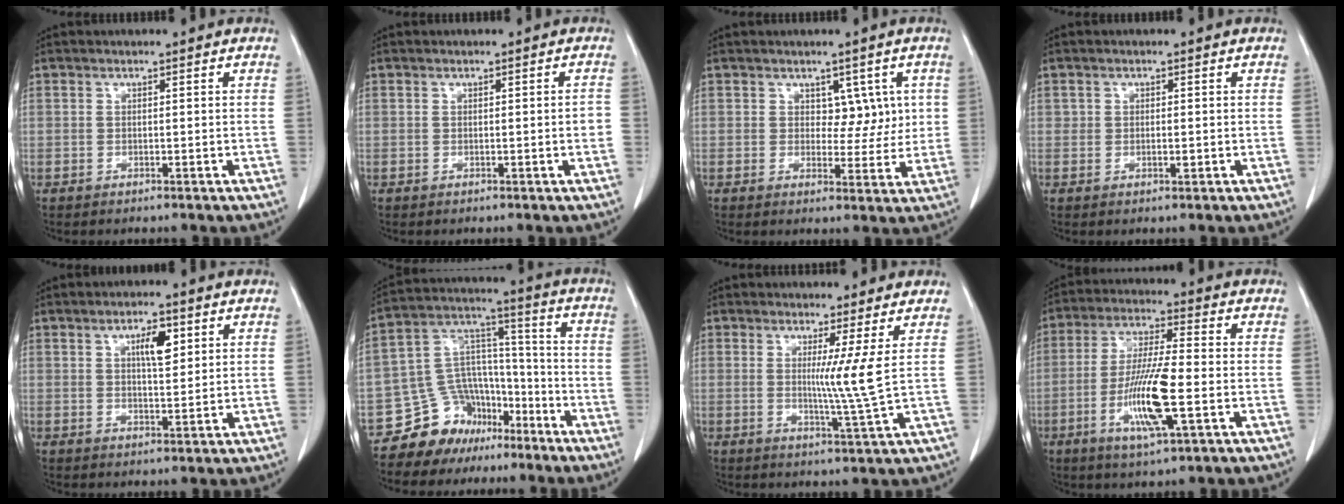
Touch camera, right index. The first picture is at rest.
{"total": 1.4, "force": [-0.2, 0.2, 1.4], "torque": [-0.016, 0.000, -0.001]}
{"total": 4.3, "force": [1.5, 3.0, 2.8], "torque": [-0.021, 0.003, 0.022]}
{"total": 1.1, "force": [-0.1, 0.7, 0.9], "torque": [-0.012, -0.001, -0.001]}
{"total": 4.6, "force": [1.9, 1.4, 3.9], "torque": [-0.066, 0.001, 0.032]}
{"total": 12.8, "force": [-9.2, 8.5, 2.5], "torque": [-0.055, 0.084, -0.150]}
{"total": 5.0, "force": [1.1, -1.9, 4.5], "torque": [-0.081, -0.023, 0.023]}
{"total": 11.0, "force": [-3.0, 1.3, 10.5], "torque": [-0.202, -0.012, -0.057]}